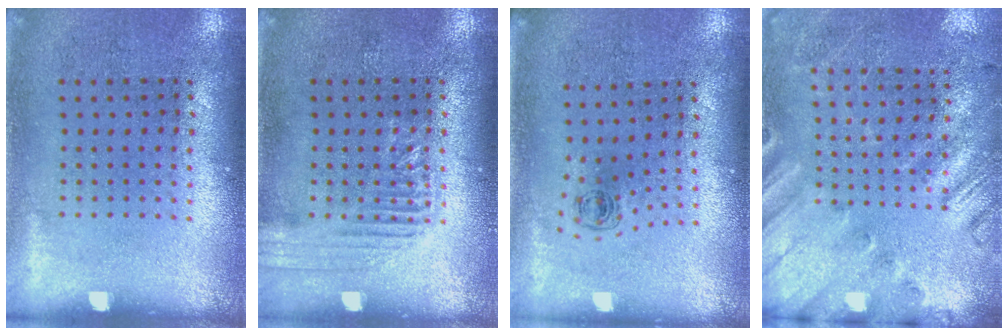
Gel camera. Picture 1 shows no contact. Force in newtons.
{"total": 1.7, "press": 1.6, "slide": 0.2}
{"total": 0.5, "press": 0.3, "slide": 0.4}
{"total": 2.6, "press": 1.9, "slide": 1.7}